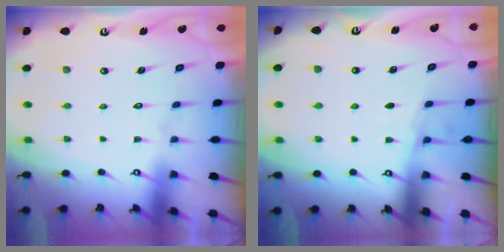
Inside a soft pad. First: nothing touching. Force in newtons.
{"total": 3.3, "press": 3.3, "slide": 0.5}